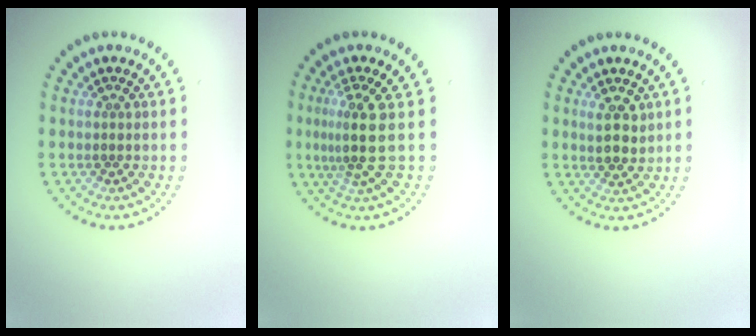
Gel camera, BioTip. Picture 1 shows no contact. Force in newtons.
{"total": 3.5, "press": 2.7, "slide": 2.2}
{"total": 2.5, "press": 2.3, "slide": 0.9}